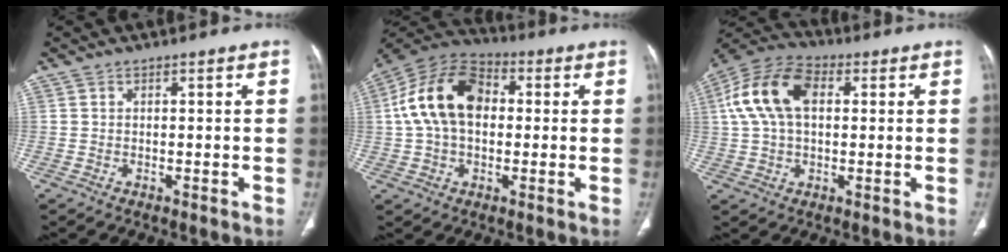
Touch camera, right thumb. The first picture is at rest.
{"total": 15.8, "force": [1.7, 10.4, 11.7], "torque": [-0.209, 0.033, 0.020]}
{"total": 13.8, "force": [2.9, 8.5, 10.4], "torque": [-0.209, 0.029, 0.047]}